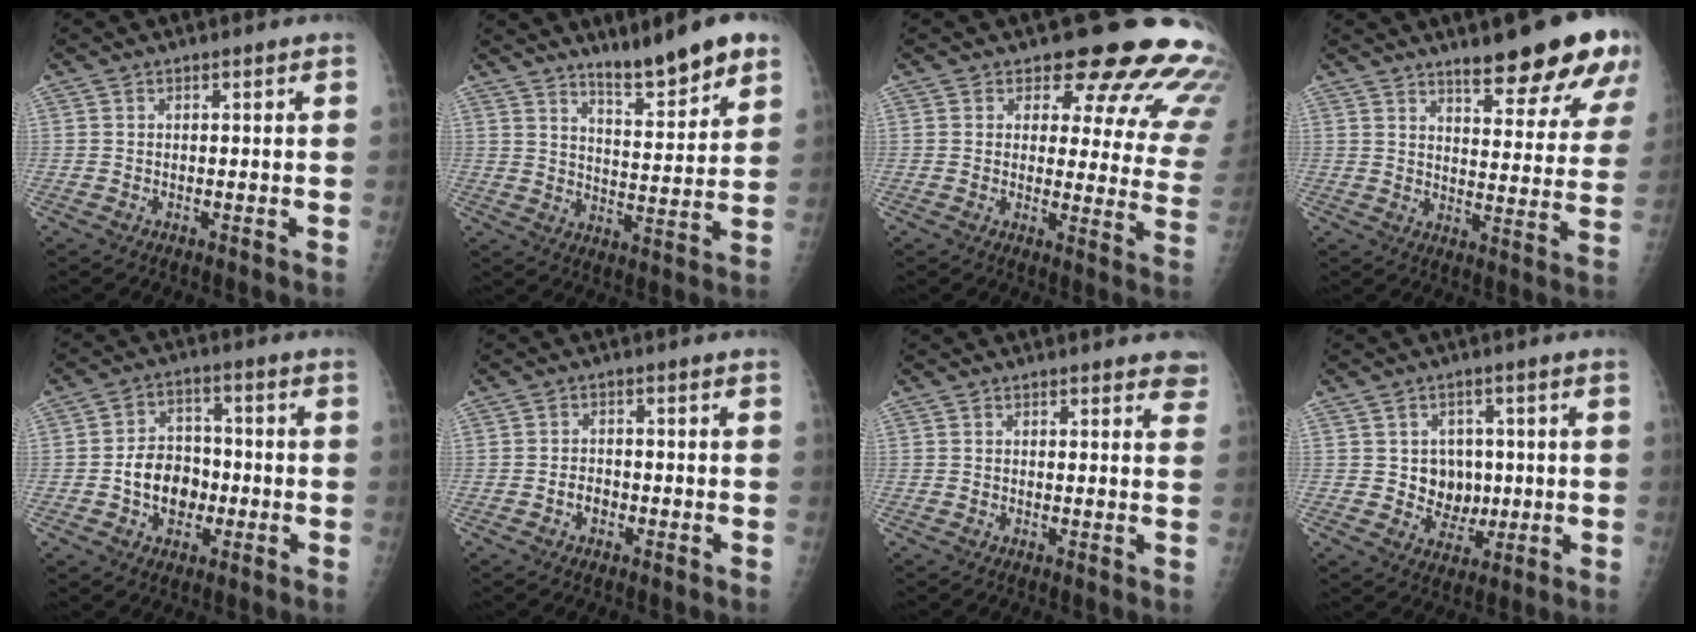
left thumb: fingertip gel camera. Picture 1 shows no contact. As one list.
[{"total": 11.2, "force": [8.4, 1.7, 7.2], "torque": [-0.096, -0.058, 0.138]}, {"total": 17.3, "force": [14.4, 6.5, 7.0], "torque": [-0.030, -0.106, 0.146]}, {"total": 17.2, "force": [12.0, 4.0, 11.6], "torque": [-0.117, -0.072, 0.161]}, {"total": 9.1, "force": [-1.9, 7.1, 5.3], "torque": [-0.054, 0.023, -0.036]}, {"total": 2.2, "force": [-1.0, 1.6, 1.1], "torque": [-0.010, 0.009, -0.018]}, {"total": 3.7, "force": [3.0, 1.2, 1.7], "torque": [0.004, -0.009, 0.025]}, {"total": 6.8, "force": [0.3, 6.0, 3.1], "torque": [-0.007, 0.001, 0.012]}]